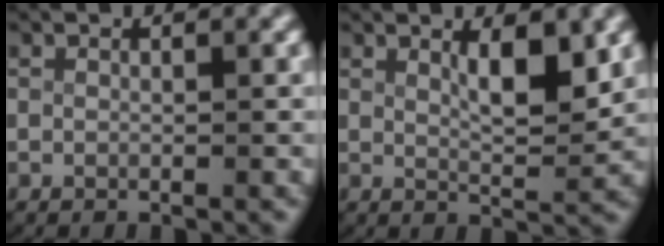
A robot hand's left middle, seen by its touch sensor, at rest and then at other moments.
{"total": 3.4, "force": [1.5, 0.7, 3.0], "torque": [-0.049, -0.019, 0.032]}